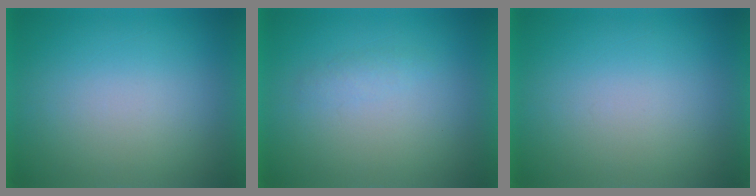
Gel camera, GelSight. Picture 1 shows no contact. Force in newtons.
{"total": 1.3}
{"total": 0.0}